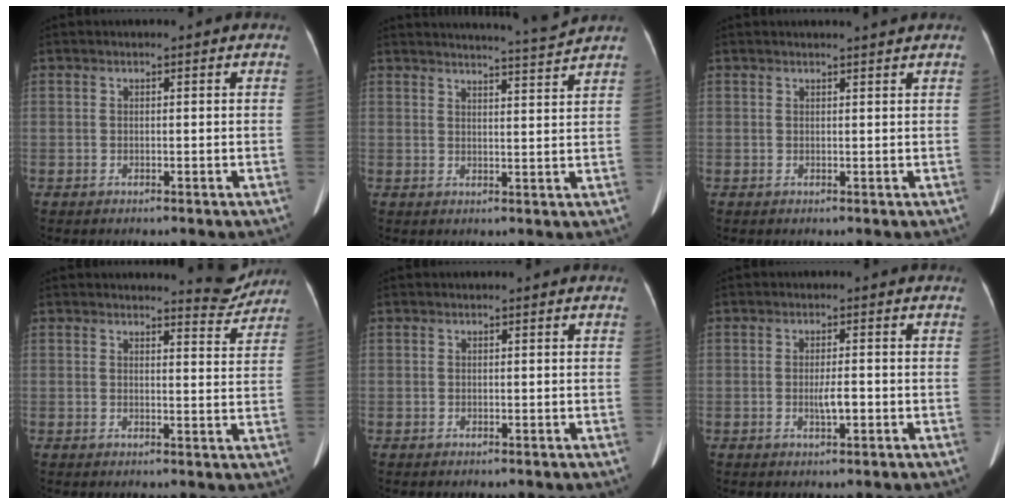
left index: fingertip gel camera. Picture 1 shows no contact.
{"total": 6.9, "force": [6.4, -2.1, 1.0], "torque": [-0.021, -0.025, 0.088]}
{"total": 2.0, "force": [1.9, -0.5, 0.6], "torque": [-0.010, 0.001, 0.026]}
{"total": 4.3, "force": [4.3, 0.4, 0.0], "torque": [0.000, -0.028, 0.042]}
{"total": 0.0}
{"total": 2.5, "force": [-0.7, 0.4, 2.4], "torque": [-0.045, -0.001, -0.009]}